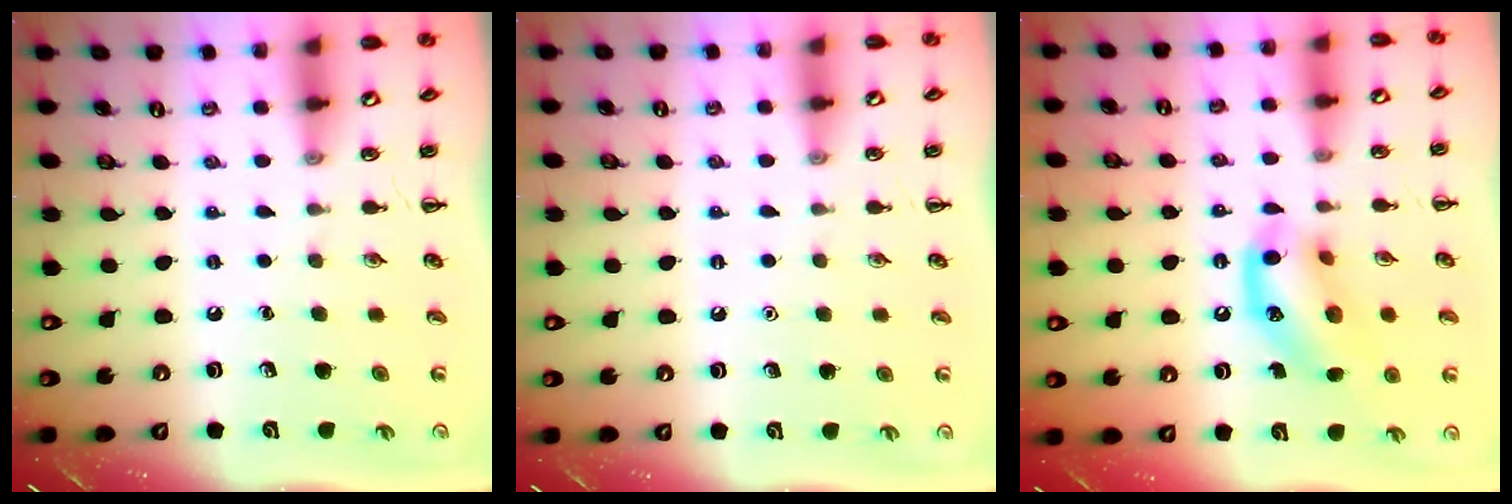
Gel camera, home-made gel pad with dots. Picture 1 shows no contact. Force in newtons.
{"total": 1.6, "press": 1.6, "slide": 0.1}
{"total": 14.1, "press": 13.8, "slide": 3.0}